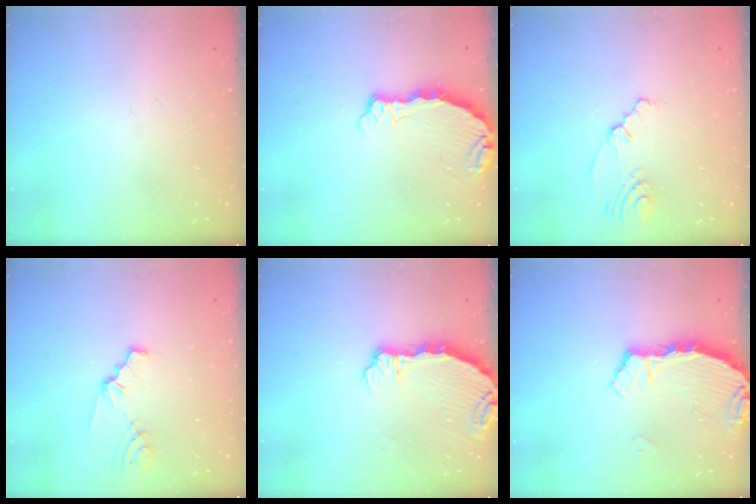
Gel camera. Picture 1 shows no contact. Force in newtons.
{"total": 5.3, "press": 5.1, "slide": 1.3}
{"total": 2.5, "press": 2.2, "slide": 1.2}
{"total": 1.6, "press": 1.6, "slide": 0.3}
{"total": 6.7, "press": 5.9, "slide": 3.2}
{"total": 3.7, "press": 3.7, "slide": 0.4}